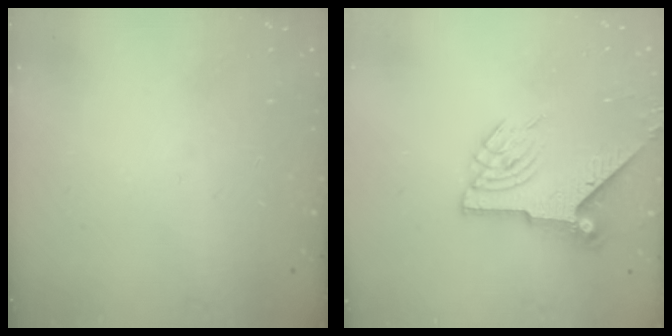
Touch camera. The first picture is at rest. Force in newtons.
{"total": 9.2, "press": 9.2, "slide": 0.6}